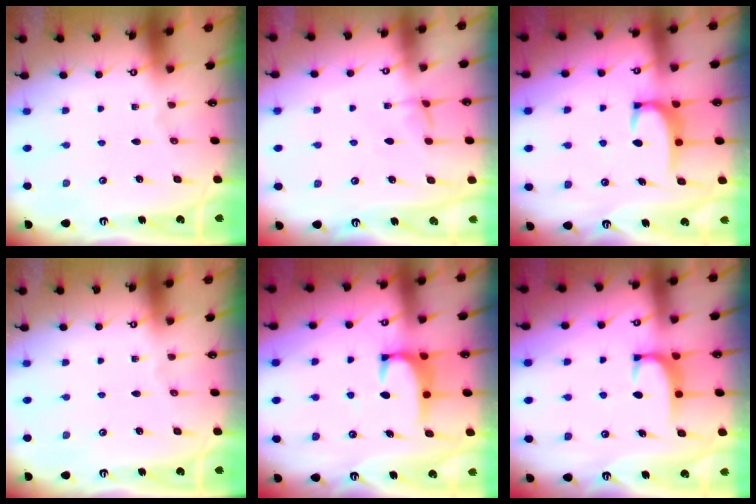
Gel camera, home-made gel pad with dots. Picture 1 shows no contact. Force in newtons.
{"total": 1.8, "press": 1.7, "slide": 0.5}
{"total": 3.5, "press": 3.5, "slide": 0.5}
{"total": 0.0}
{"total": 2.5, "press": 2.4, "slide": 0.7}
{"total": 1.7, "press": 1.6, "slide": 0.5}